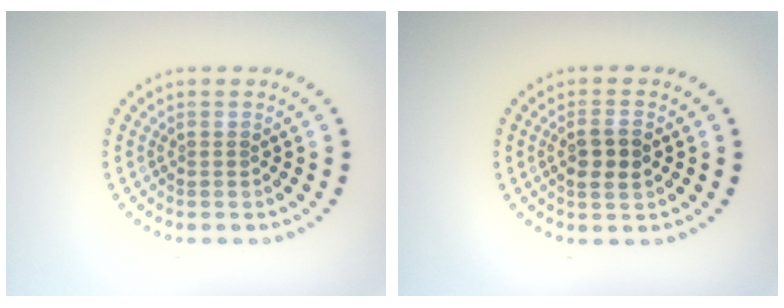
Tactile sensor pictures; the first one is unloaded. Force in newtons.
{"total": 2.6, "press": 2.5, "slide": 0.6}